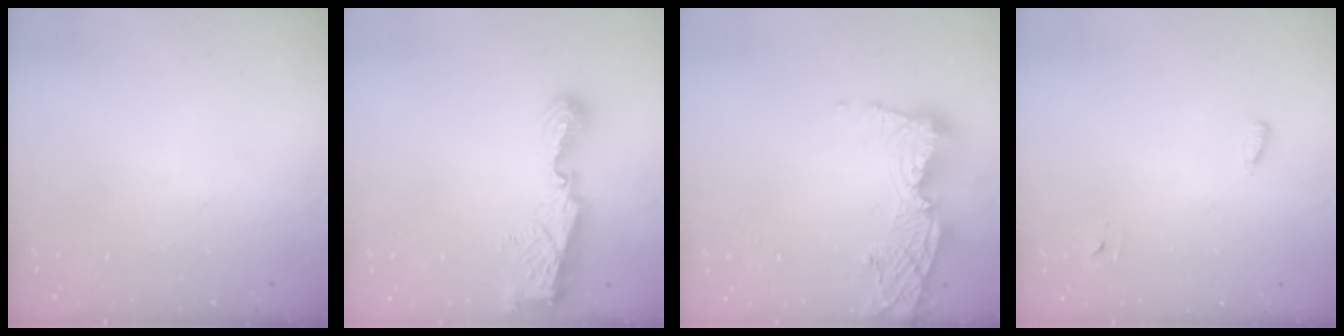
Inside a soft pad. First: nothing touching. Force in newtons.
{"total": 7.3, "press": 7.3, "slide": 0.7}
{"total": 13.3, "press": 13.2, "slide": 1.6}
{"total": 3.2, "press": 2.9, "slide": 1.4}